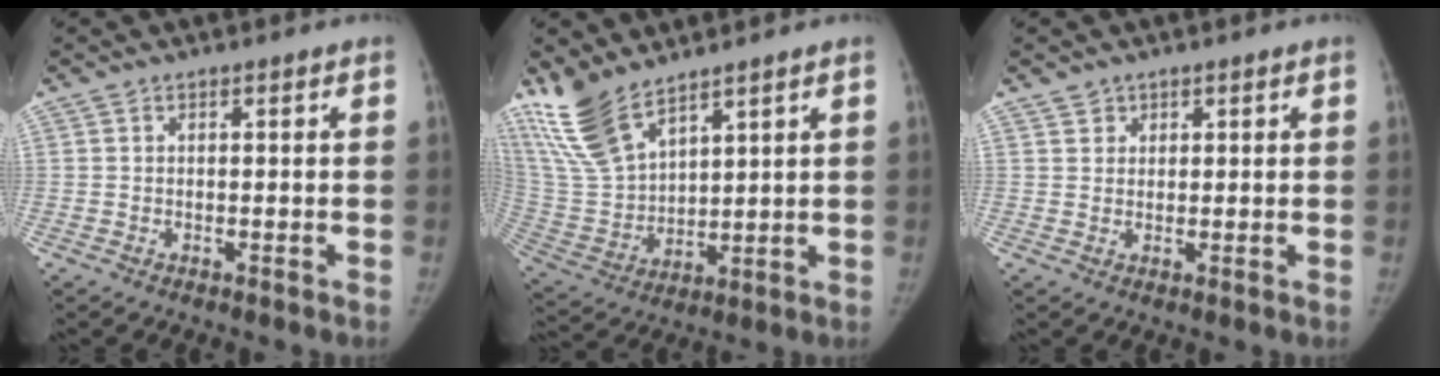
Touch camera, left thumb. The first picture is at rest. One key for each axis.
{"total": 13.7, "fx": 10.6, "fy": 5.1, "fz": 7.1, "tx": -0.135, "ty": -0.045, "tz": 0.231}
{"total": 1.8, "fx": 1.2, "fy": 1.3, "fz": -0.1, "tx": 0.024, "ty": -0.005, "tz": 0.013}